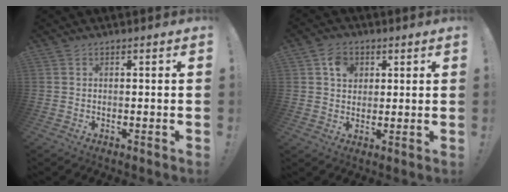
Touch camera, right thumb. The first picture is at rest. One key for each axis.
{"total": 6.6, "fx": 2.6, "fy": 5.5, "fz": 2.5, "tx": -0.032, "ty": -0.006, "tz": 0.048}